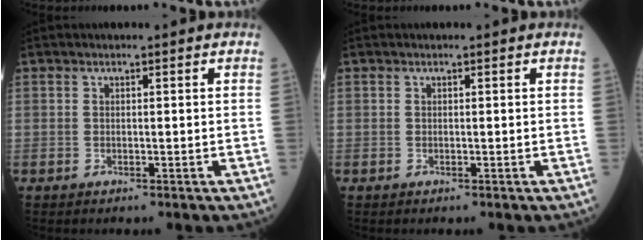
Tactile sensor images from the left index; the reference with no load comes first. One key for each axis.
{"total": 0.0}